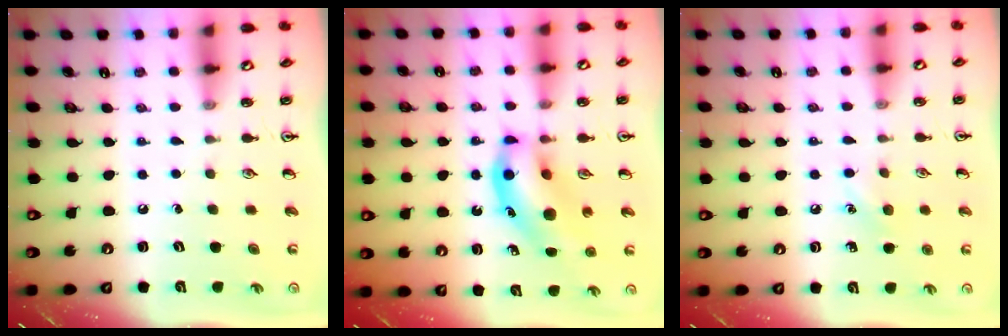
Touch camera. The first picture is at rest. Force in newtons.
{"total": 12.3, "press": 11.7, "slide": 3.9}
{"total": 6.3, "press": 6.0, "slide": 1.9}